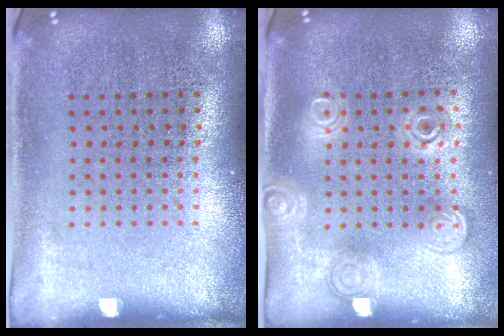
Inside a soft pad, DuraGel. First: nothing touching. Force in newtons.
{"total": 1.5, "press": 1.4, "slide": 0.7}